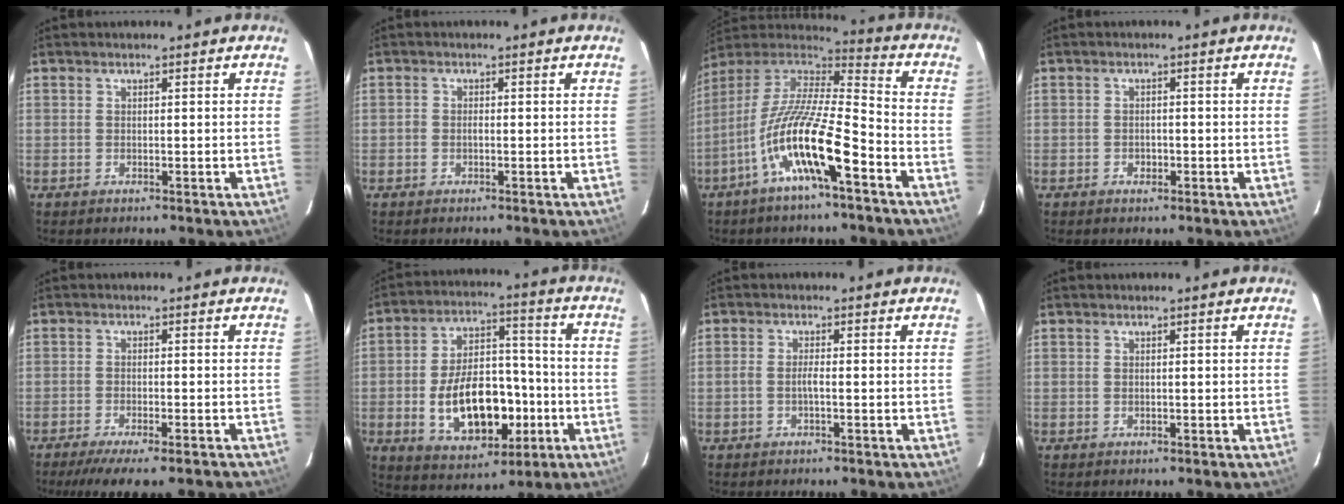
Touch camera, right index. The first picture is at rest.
{"total": 0.9, "force": [-0.6, 0.6, 0.4], "torque": [-0.008, 0.003, -0.012]}
{"total": 17.3, "force": [-8.3, 3.4, 14.8], "torque": [-0.272, -0.017, -0.162]}
{"total": 1.7, "force": [-0.9, 1.2, 0.7], "torque": [-0.014, 0.000, -0.013]}
{"total": 11.0, "force": [-9.2, 1.5, 5.8], "torque": [-0.118, -0.032, -0.140]}
{"total": 17.2, "force": [-4.7, 9.9, 13.3], "torque": [-0.250, 0.022, -0.053]}
{"total": 1.6, "force": [-0.8, 0.1, 1.4], "torque": [-0.030, 0.004, -0.017]}
{"total": 0.0}